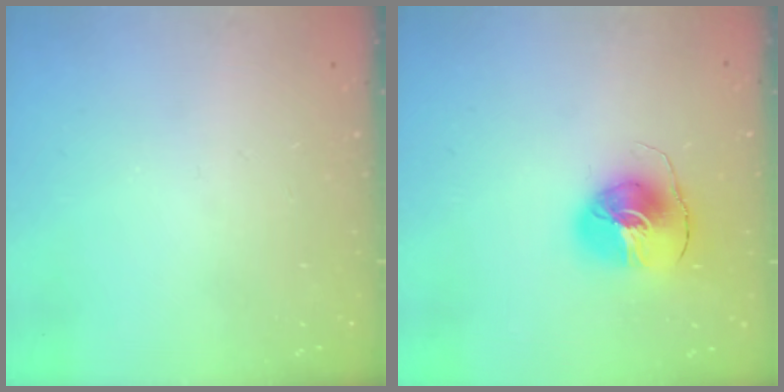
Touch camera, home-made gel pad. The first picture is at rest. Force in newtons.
{"total": 8.7, "press": 8.7, "slide": 1.1}